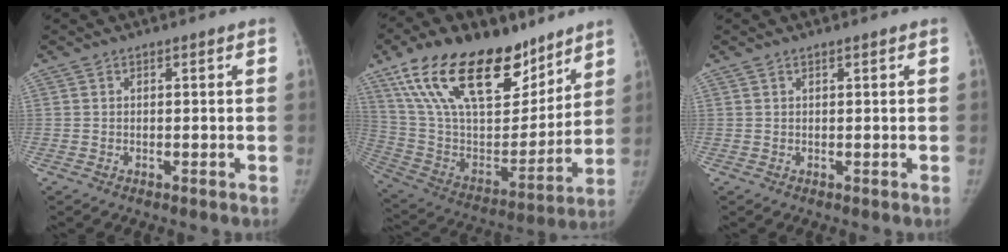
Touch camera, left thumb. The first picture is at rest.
{"total": 30.3, "force": [19.0, 14.8, 18.3], "torque": [-0.284, -0.037, 0.328]}
{"total": 0.5, "force": [0.4, 0.0, 0.3], "torque": [-0.008, -0.001, 0.009]}